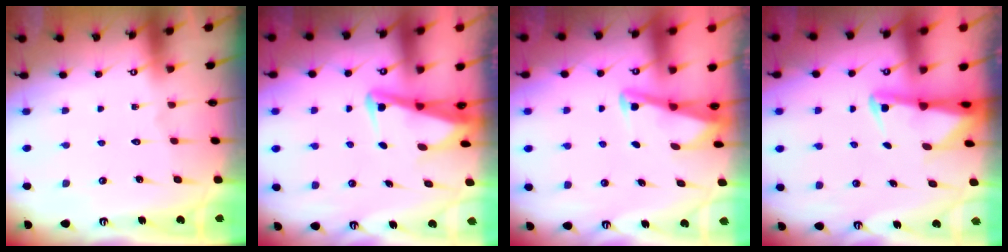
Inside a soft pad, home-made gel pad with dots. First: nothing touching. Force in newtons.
{"total": 4.0, "press": 3.9, "slide": 1.0}
{"total": 2.9, "press": 2.9, "slide": 0.4}
{"total": 2.5, "press": 2.5, "slide": 0.5}